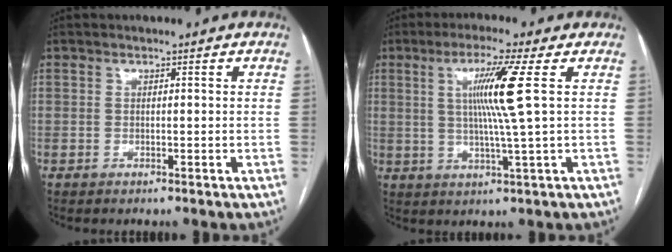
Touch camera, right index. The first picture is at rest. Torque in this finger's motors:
{"motor_torque": [0.78, 0.61, 0.44, 0.13]}